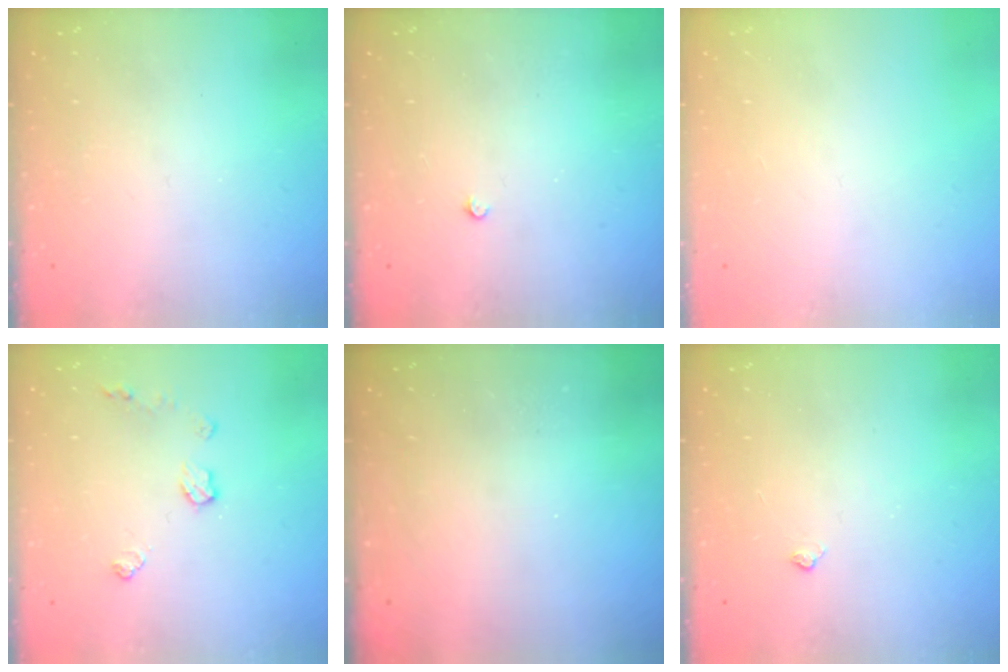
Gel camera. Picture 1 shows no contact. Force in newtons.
{"total": 2.3, "press": 2.3, "slide": 0.4}
{"total": 0.0}
{"total": 6.5, "press": 6.5, "slide": 0.2}
{"total": 0.0}
{"total": 2.7, "press": 2.7, "slide": 0.6}